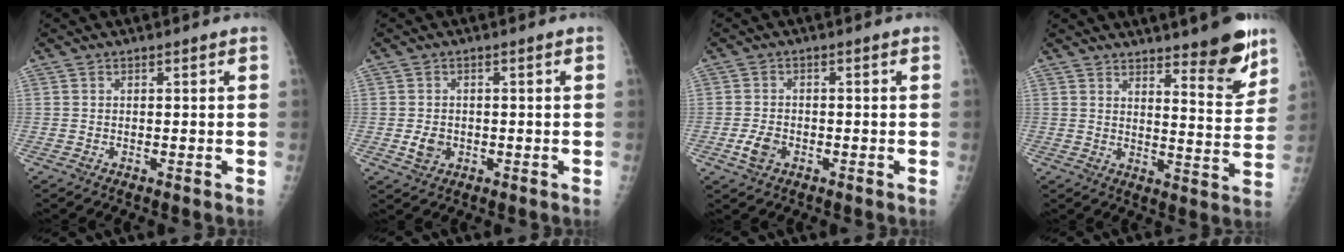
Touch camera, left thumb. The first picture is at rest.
{"total": 3.0, "force": [-0.6, 2.4, 1.8], "torque": [-0.025, 0.003, -0.007]}
{"total": 3.6, "force": [-1.5, 2.3, 2.3], "torque": [-0.046, 0.008, -0.027]}
{"total": 11.0, "force": [7.8, 2.4, 7.5], "torque": [-0.075, -0.060, 0.115]}